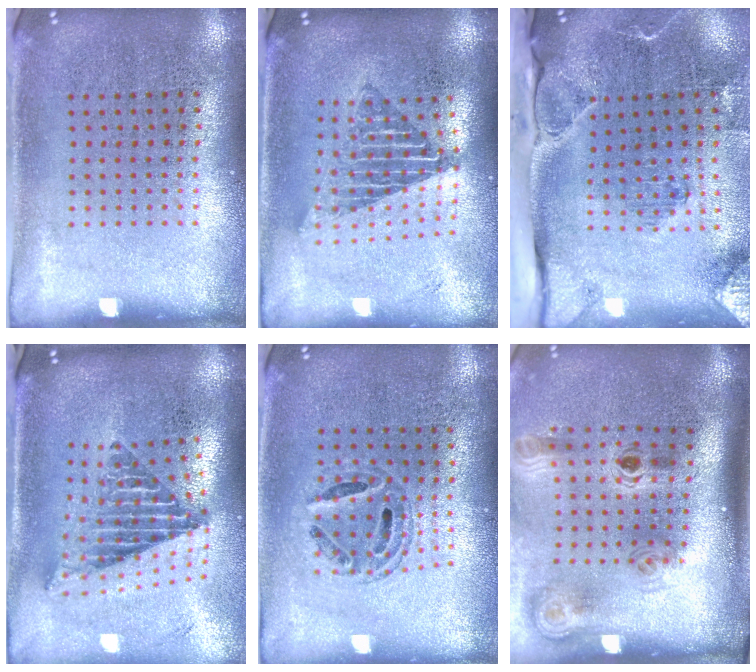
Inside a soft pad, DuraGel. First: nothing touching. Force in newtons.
{"total": 1.7, "press": 1.3, "slide": 1.0}
{"total": 3.0, "press": 2.3, "slide": 1.9}
{"total": 2.5, "press": 1.7, "slide": 1.8}
{"total": 0.7, "press": 0.7, "slide": 0.3}
{"total": 2.1, "press": 1.4, "slide": 1.5}